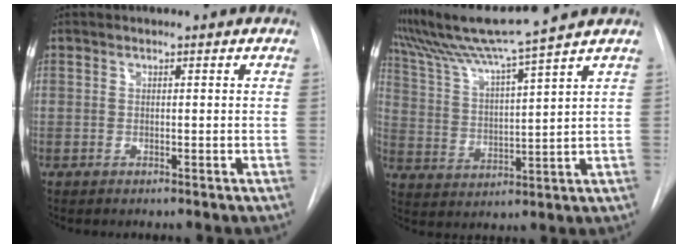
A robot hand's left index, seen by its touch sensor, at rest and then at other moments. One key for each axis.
{"total": 11.9, "fx": 10.3, "fy": -2.9, "fz": 5.2, "tx": -0.102, "ty": -0.007, "tz": 0.187}